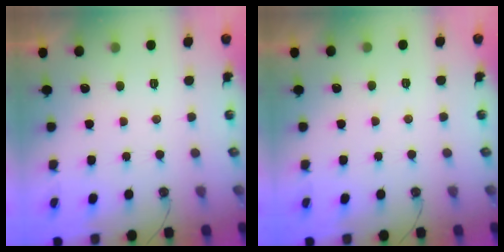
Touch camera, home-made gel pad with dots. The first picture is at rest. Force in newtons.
{"total": 2.5, "press": 2.5, "slide": 0.4}